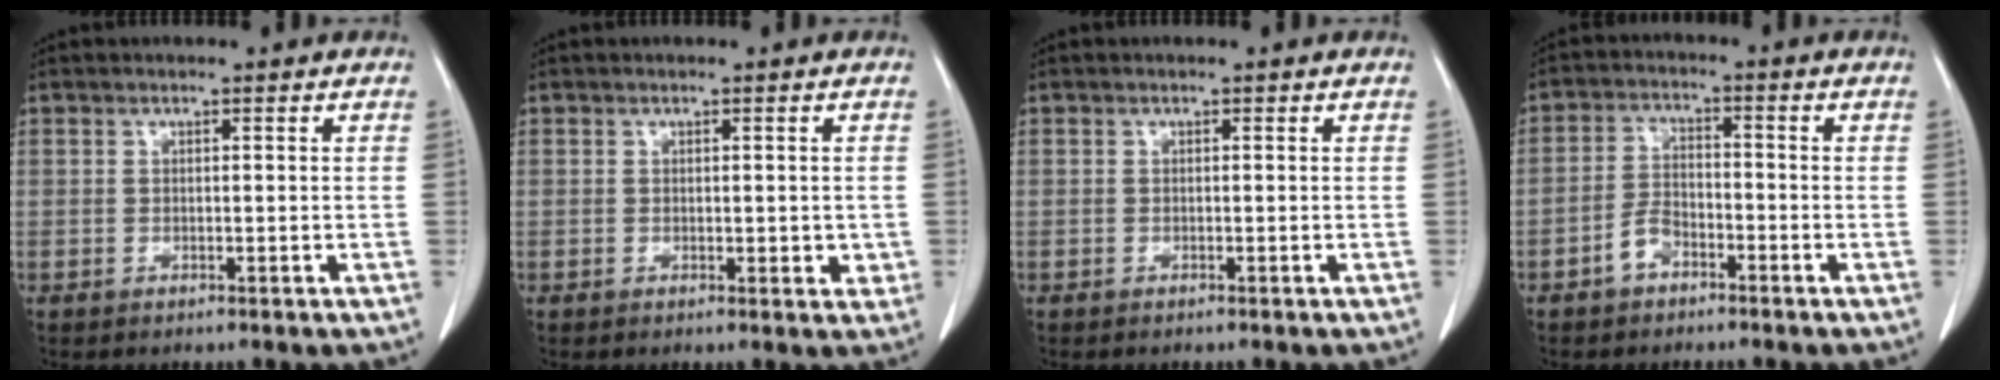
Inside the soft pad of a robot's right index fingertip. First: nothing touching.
{"total": 2.3, "force": [0.1, 1.3, 1.9], "torque": [-0.018, -0.002, 0.005]}
{"total": 0.0}
{"total": 4.1, "force": [-2.6, 2.3, 2.2], "torque": [-0.046, 0.009, -0.050]}